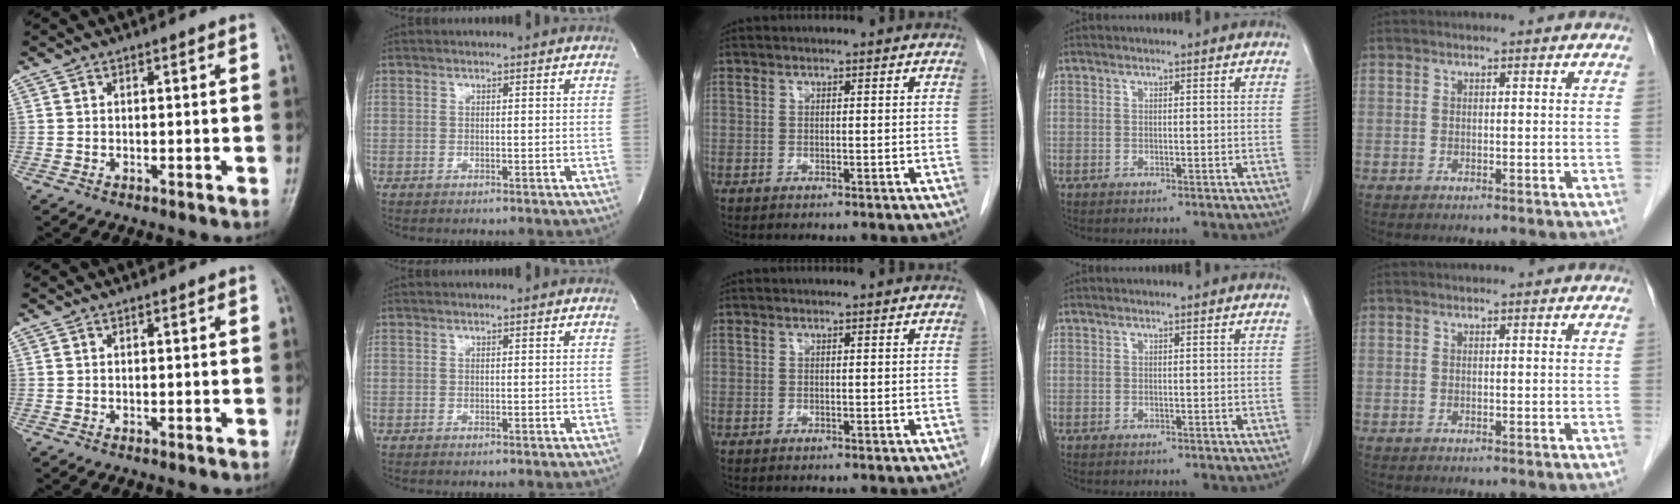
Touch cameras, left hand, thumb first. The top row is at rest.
{}